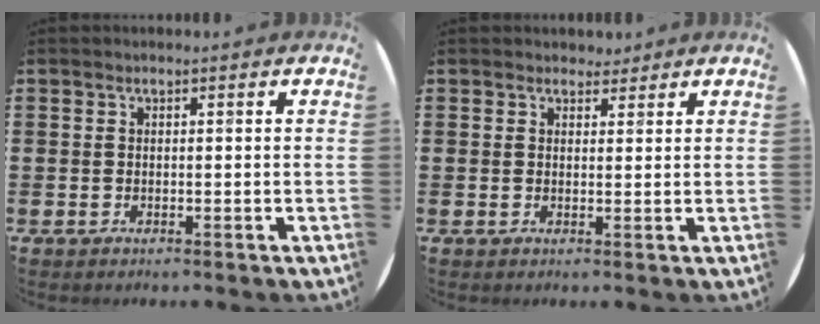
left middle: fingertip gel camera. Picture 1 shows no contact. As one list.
[{"total": 1.8, "force": [1.7, 0.7, 0.1], "torque": [0.004, 0.001, 0.031]}]